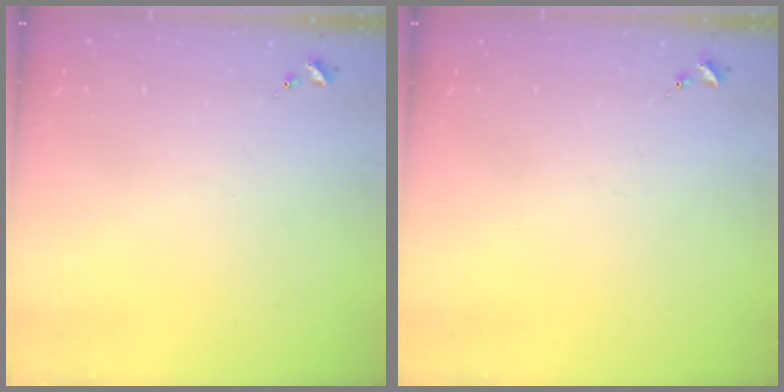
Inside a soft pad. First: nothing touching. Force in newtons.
{"total": 0.0}